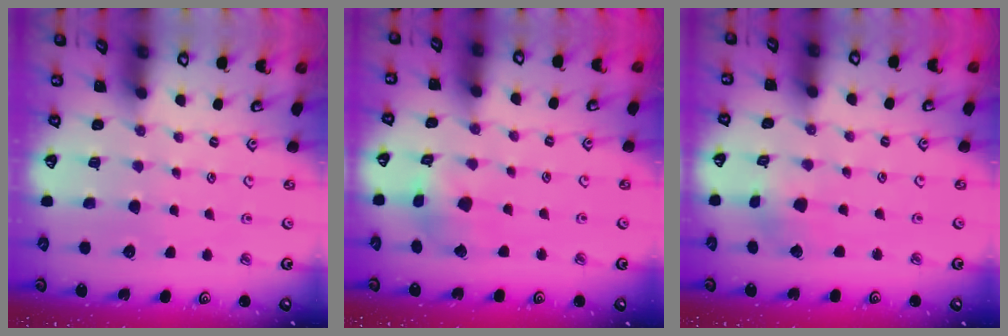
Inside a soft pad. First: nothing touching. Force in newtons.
{"total": 4.3, "press": 4.3, "slide": 0.6}
{"total": 2.4, "press": 2.4, "slide": 0.3}